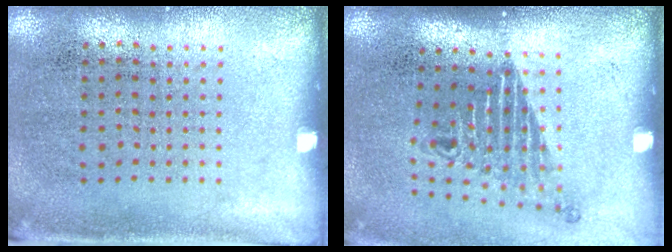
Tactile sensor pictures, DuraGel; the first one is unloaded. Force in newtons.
{"total": 1.7, "press": 1.2, "slide": 1.2}